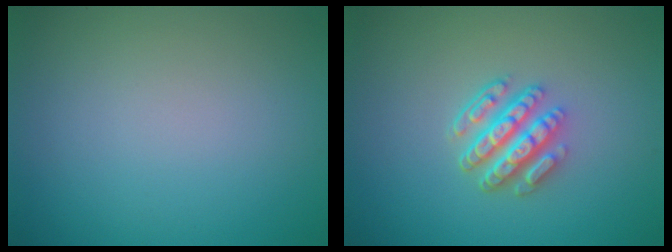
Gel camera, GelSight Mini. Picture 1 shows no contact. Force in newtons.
{"total": 4.5, "press": 3.5, "slide": 2.8}